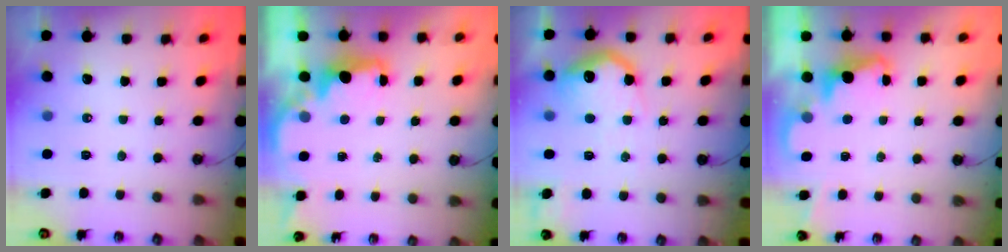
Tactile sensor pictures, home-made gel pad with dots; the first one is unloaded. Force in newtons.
{"total": 2.5, "press": 2.3, "slide": 0.8}
{"total": 15.8, "press": 15.8, "slide": 0.9}
{"total": 3.1, "press": 3.0, "slide": 0.3}